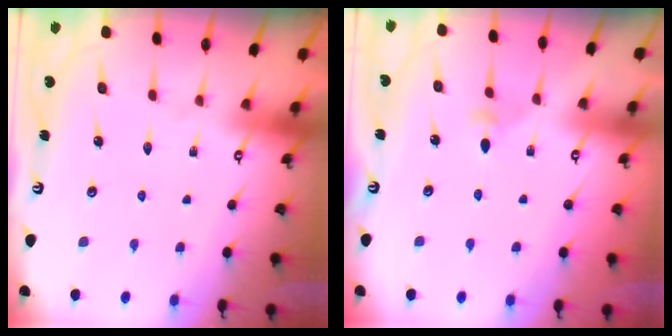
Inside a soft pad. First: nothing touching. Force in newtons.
{"total": 3.6, "press": 3.6, "slide": 0.7}